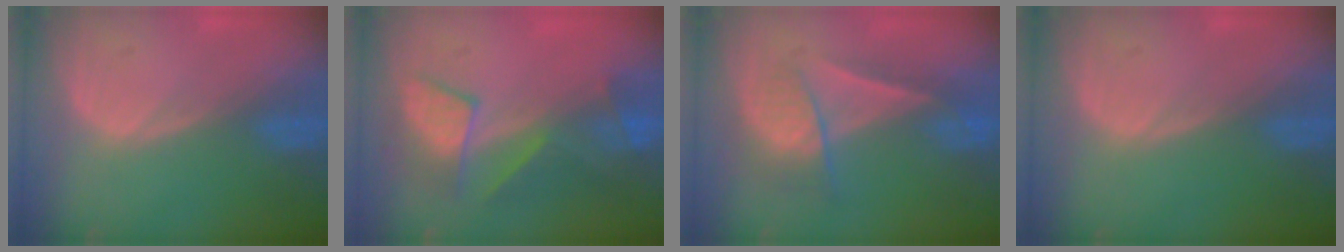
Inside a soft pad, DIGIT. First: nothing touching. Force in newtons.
{"total": 8.0, "press": 7.5, "slide": 2.7}
{"total": 7.1, "press": 6.1, "slide": 3.6}
{"total": 0.0}